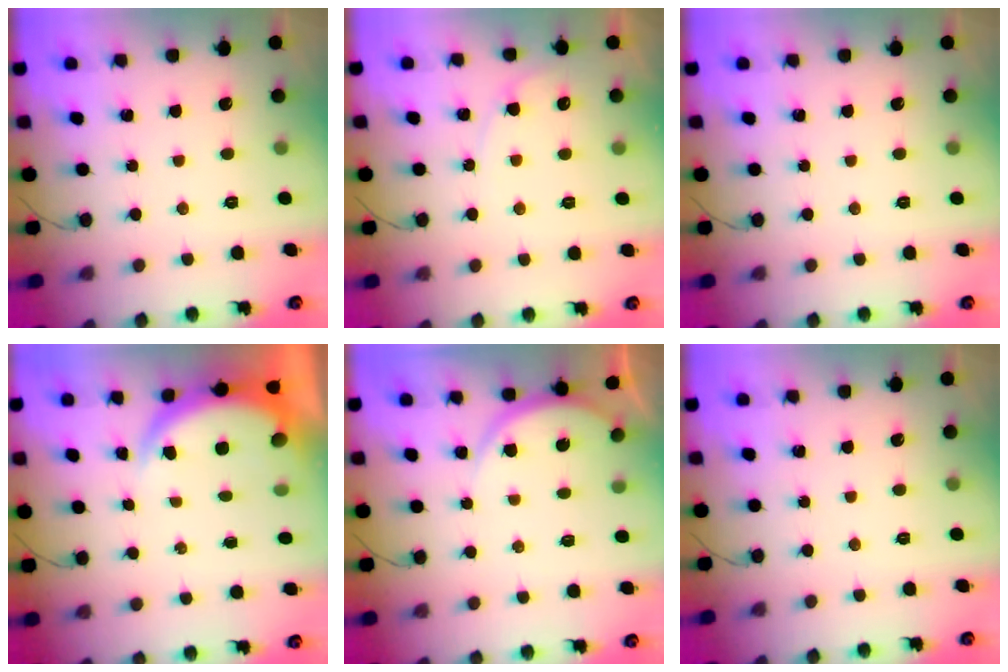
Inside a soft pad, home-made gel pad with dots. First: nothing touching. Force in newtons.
{"total": 4.8, "press": 4.8, "slide": 0.5}
{"total": 0.0}
{"total": 5.6, "press": 5.6, "slide": 0.5}
{"total": 4.7, "press": 4.7, "slide": 0.5}
{"total": 0.0}